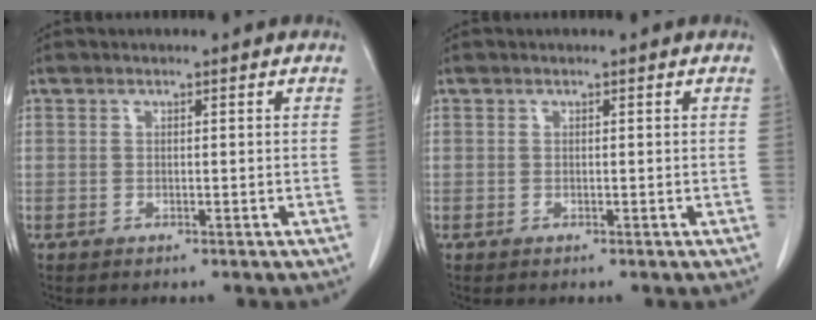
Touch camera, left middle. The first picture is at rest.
{"total": 0.0}